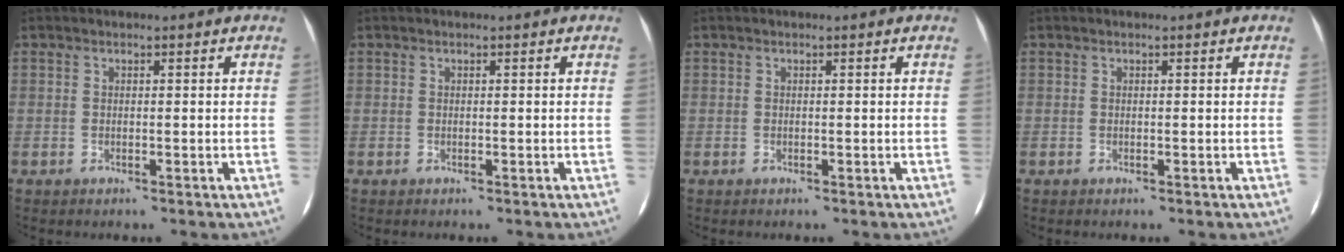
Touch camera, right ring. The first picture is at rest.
{"total": 0.0}
{"total": 0.0}
{"total": 0.0}